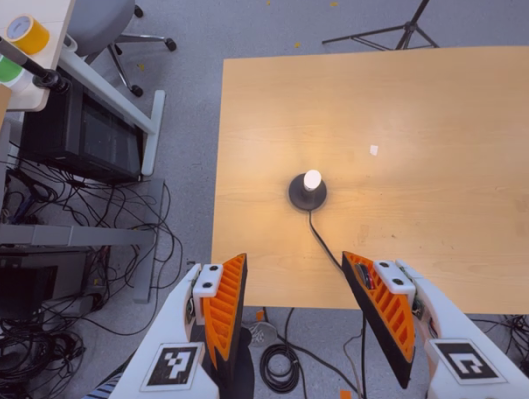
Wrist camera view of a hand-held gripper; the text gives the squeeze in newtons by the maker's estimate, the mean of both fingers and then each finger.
{"total": 0.0}